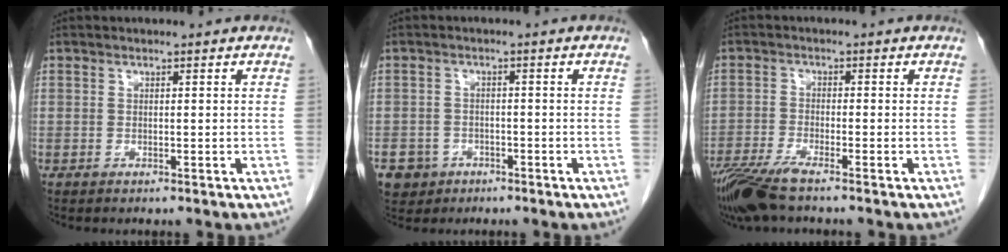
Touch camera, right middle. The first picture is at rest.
{"total": 5.4, "force": [-2.8, 4.5, 0.7], "torque": [-0.013, 0.008, -0.041]}
{"total": 7.3, "force": [-5.6, 0.5, 4.7], "torque": [-0.090, -0.020, -0.107]}